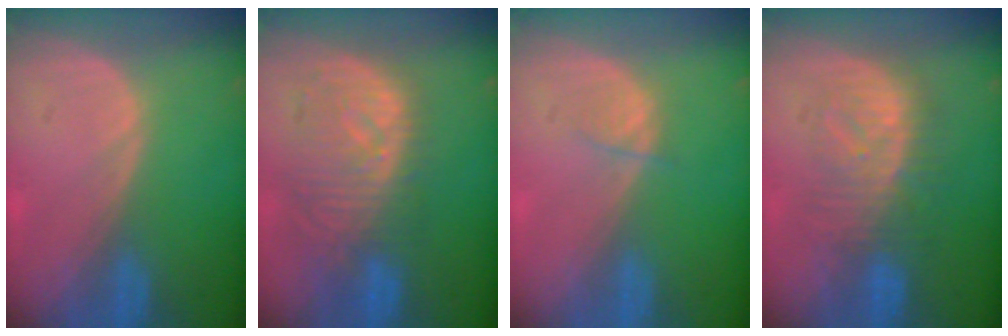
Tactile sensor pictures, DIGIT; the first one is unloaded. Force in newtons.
{"total": 10.3, "press": 9.3, "slide": 4.4}
{"total": 1.6, "press": 1.5, "slide": 0.2}
{"total": 8.3, "press": 8.2, "slide": 1.5}